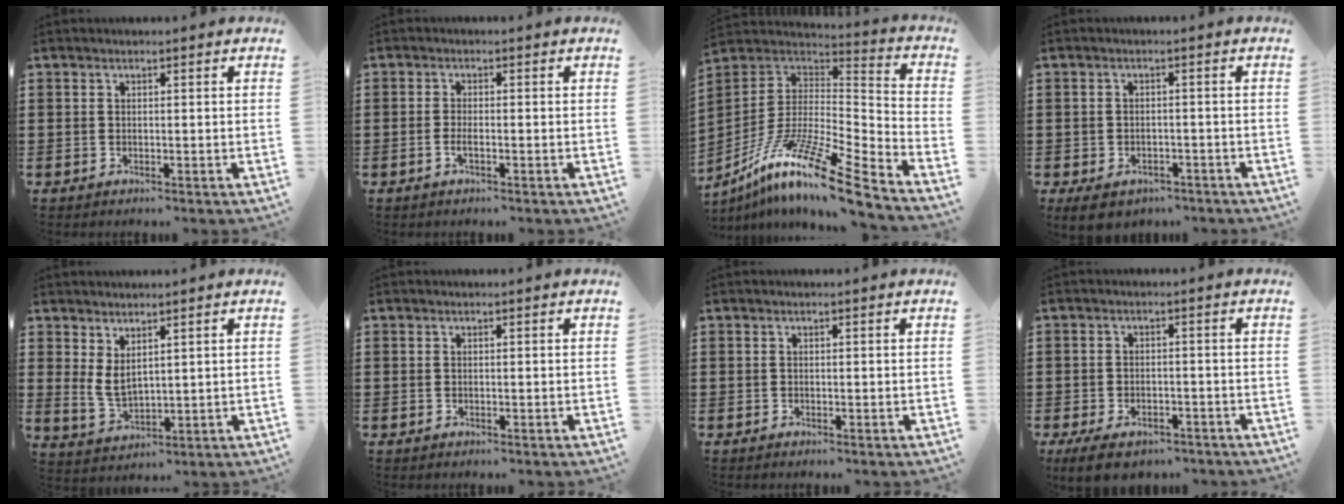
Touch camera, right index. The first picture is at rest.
{"total": 1.5, "force": [-0.6, 0.4, 1.4], "torque": [-0.026, 0.000, -0.011]}
{"total": 14.5, "force": [-9.8, 2.0, 10.5], "torque": [-0.205, 0.012, -0.186]}
{"total": 2.9, "force": [-2.6, 1.1, 0.9], "torque": [-0.024, 0.003, -0.054]}
{"total": 3.4, "force": [1.8, 1.6, 2.4], "torque": [-0.059, -0.001, 0.033]}
{"total": 0.0}
{"total": 0.0}
{"total": 4.0, "force": [-3.3, 1.4, 1.9], "torque": [-0.044, -0.001, -0.065]}